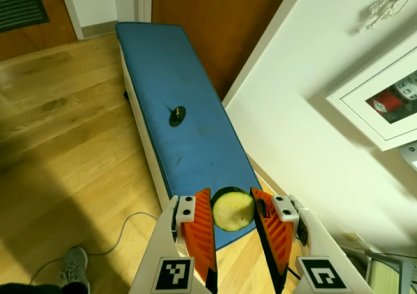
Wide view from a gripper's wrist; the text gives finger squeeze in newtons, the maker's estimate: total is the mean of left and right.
{"total": 8.2, "left": 8.2, "right": 8.2}